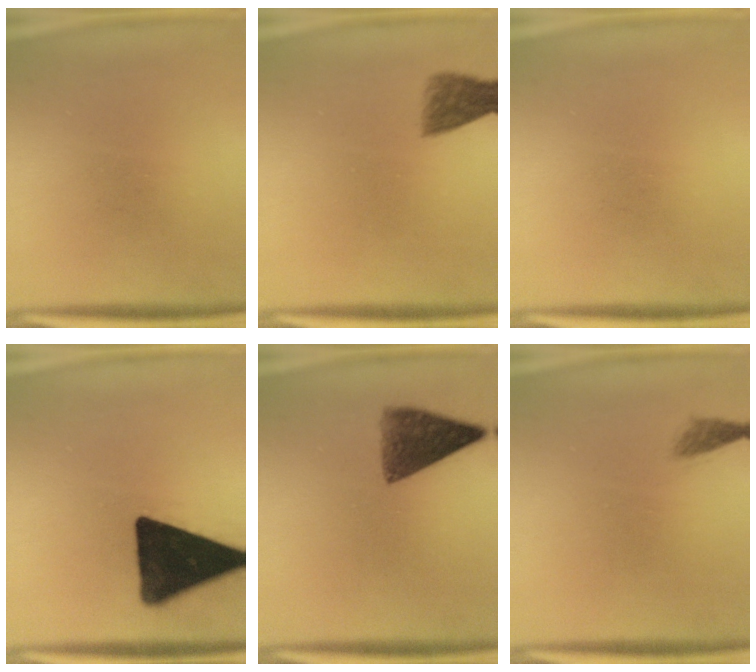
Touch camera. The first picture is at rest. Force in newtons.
{"total": 3.8}
{"total": 0.0}
{"total": 18.4}
{"total": 7.2}
{"total": 1.3}